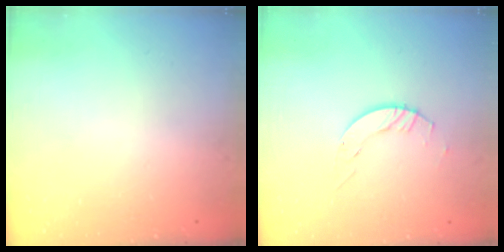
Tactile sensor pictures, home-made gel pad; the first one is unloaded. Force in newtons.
{"total": 2.1, "press": 2.1, "slide": 0.3}